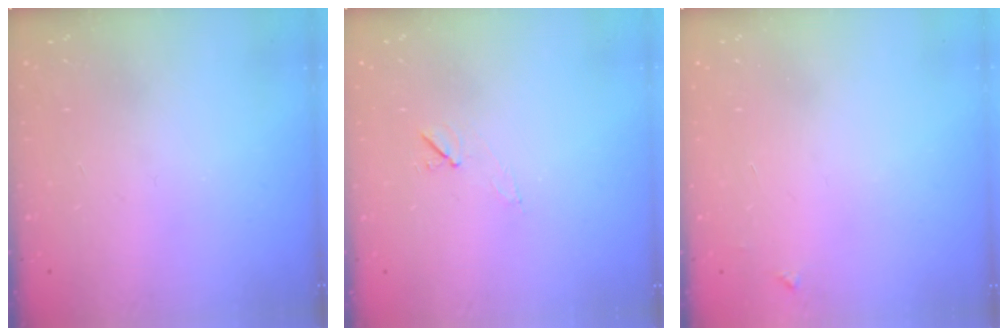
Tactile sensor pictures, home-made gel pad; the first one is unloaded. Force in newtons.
{"total": 5.2, "press": 4.7, "slide": 2.1}
{"total": 3.3, "press": 3.3, "slide": 0.4}